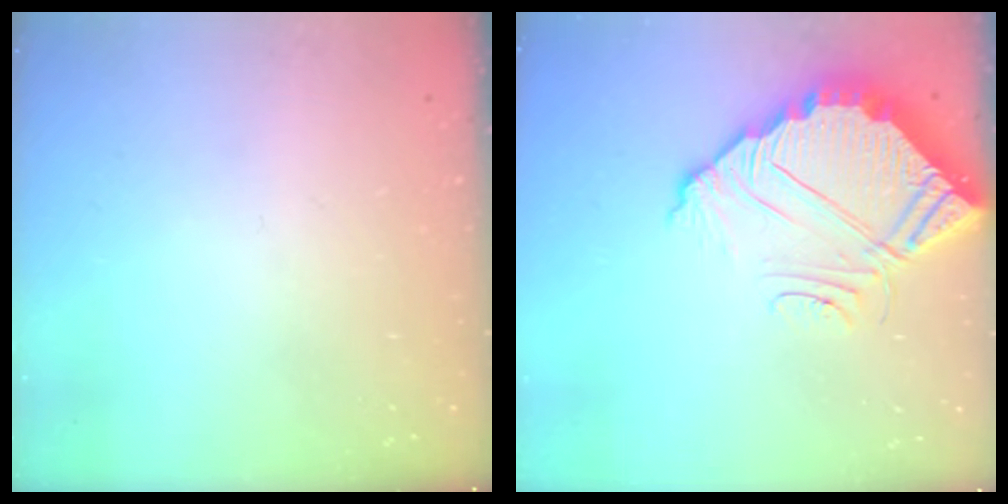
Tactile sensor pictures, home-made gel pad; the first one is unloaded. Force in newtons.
{"total": 8.2, "press": 8.2, "slide": 0.4}